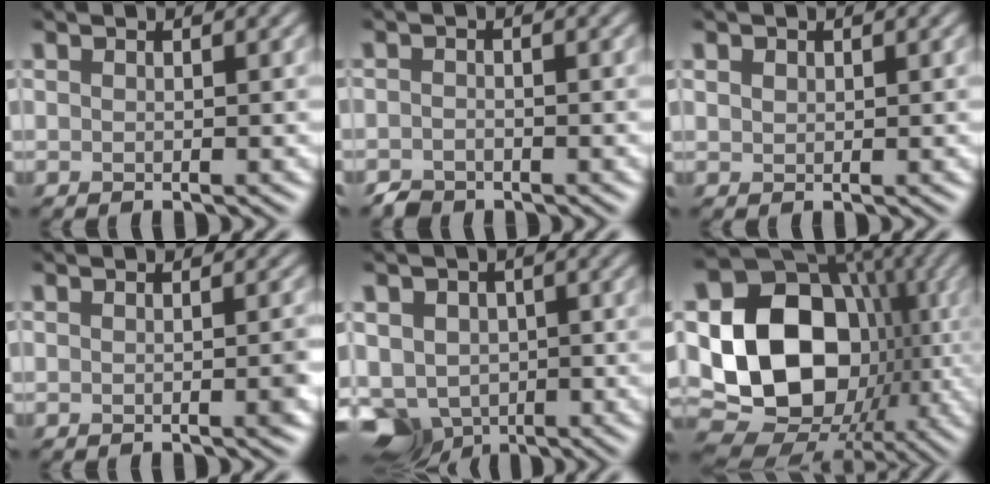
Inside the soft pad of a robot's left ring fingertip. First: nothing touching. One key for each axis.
{"total": 1.5, "fx": -1.4, "fy": 0.3, "fz": -0.2, "tx": 0.008, "ty": -0.005, "tz": -0.032}
{"total": 0.6, "fx": 0.0, "fy": 0.6, "fz": 0.2, "tx": -0.011, "ty": -0.007, "tz": 0.004}
{"total": 1.1, "fx": -0.4, "fy": 0.3, "fz": 0.9, "tx": -0.014, "ty": -0.006, "tz": -0.009}
{"total": 7.1, "fx": -3.5, "fy": 5.4, "fz": 3.1, "tx": -0.033, "ty": -0.008, "tz": -0.063}
{"total": 18.1, "fx": -2.7, "fy": 14.3, "fz": 10.9, "tx": -0.159, "ty": -0.006, "tz": -0.061}